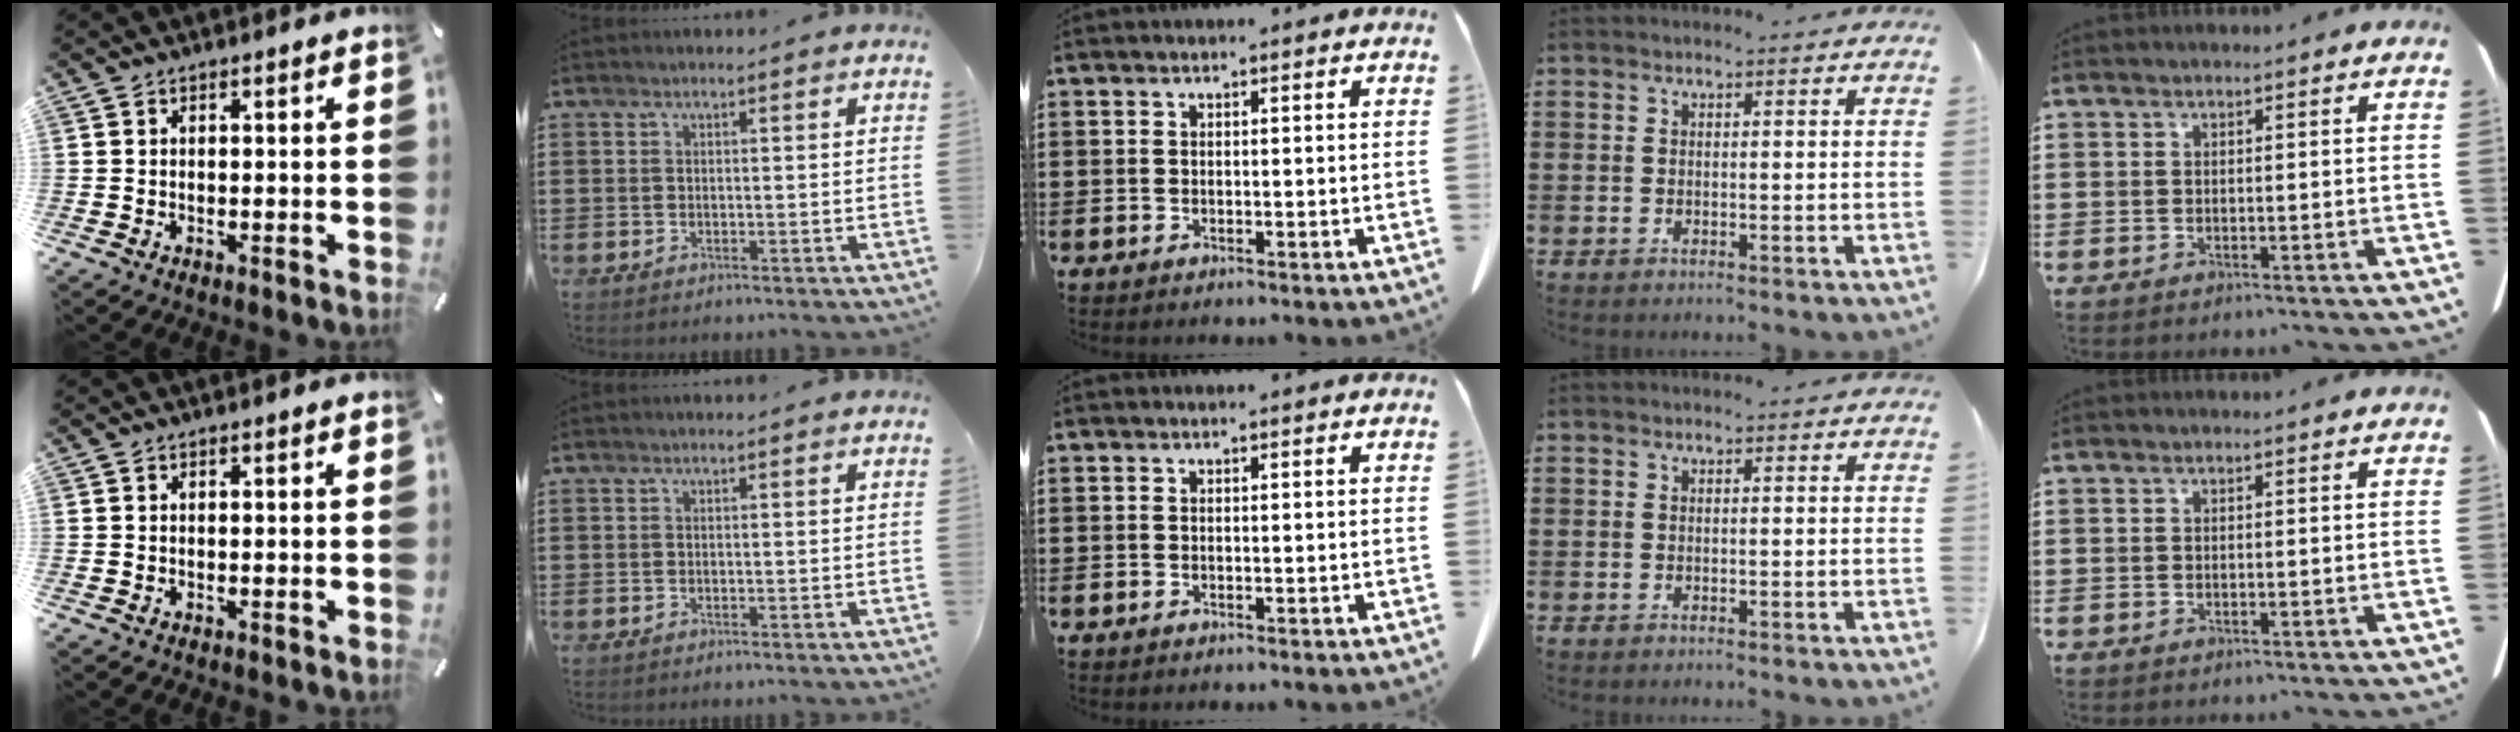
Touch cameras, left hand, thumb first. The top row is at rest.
{}